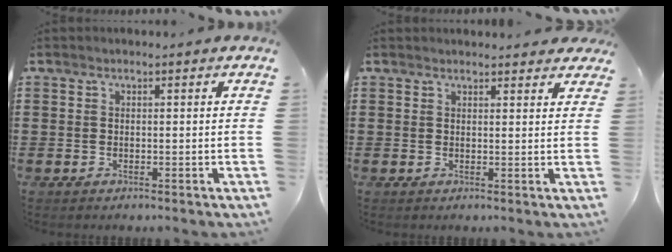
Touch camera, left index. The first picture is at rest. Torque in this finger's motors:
{"motor_torque": [2.14, 0.00, 0.03, -0.14]}